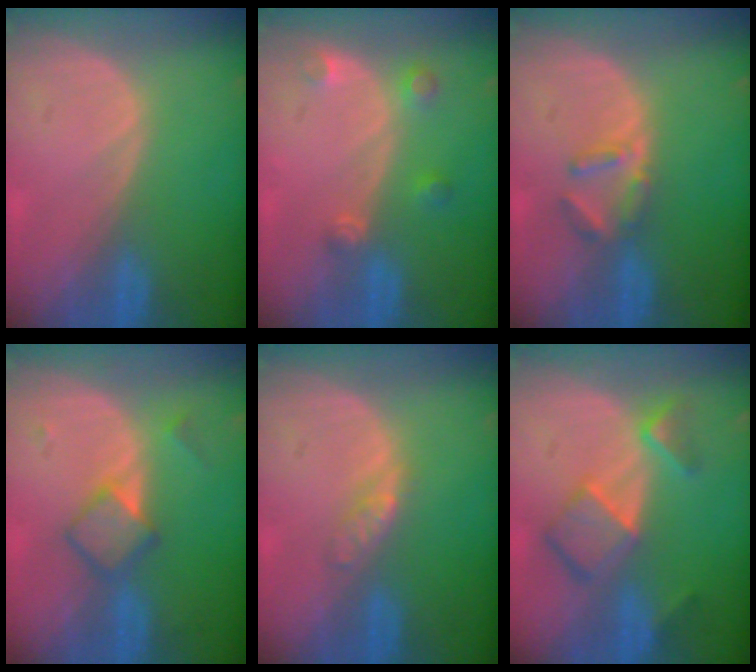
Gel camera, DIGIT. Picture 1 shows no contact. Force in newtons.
{"total": 3.0, "press": 2.9, "slide": 1.0}
{"total": 3.3, "press": 3.2, "slide": 0.4}
{"total": 4.7, "press": 4.6, "slide": 0.6}
{"total": 2.4, "press": 2.4, "slide": 0.2}
{"total": 7.4, "press": 6.4, "slide": 3.7}